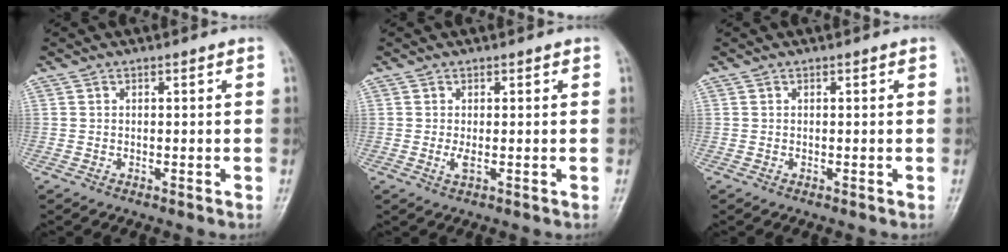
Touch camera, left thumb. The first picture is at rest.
{"total": 1.6, "force": [0.1, 0.7, 1.5], "torque": [-0.029, -0.004, 0.003]}
{"total": 0.0}